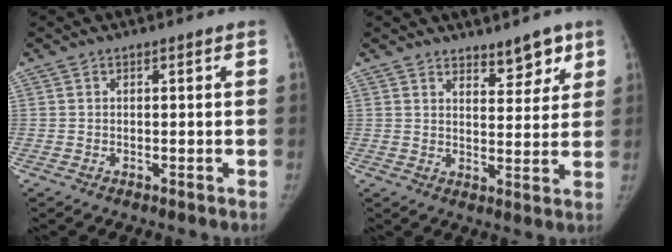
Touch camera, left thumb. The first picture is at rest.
{"total": 5.4, "force": [4.1, 2.4, 2.7], "torque": [-0.005, -0.029, 0.059]}